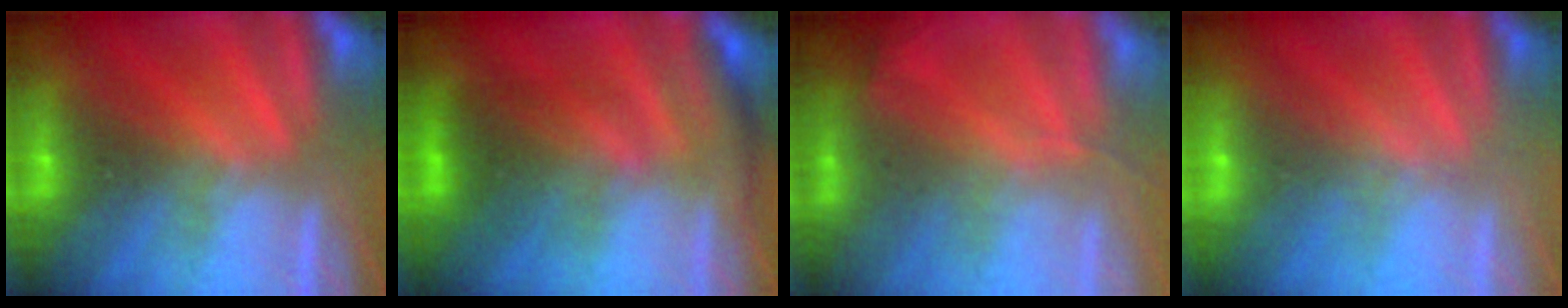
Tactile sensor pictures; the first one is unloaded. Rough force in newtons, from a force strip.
{"total": 2.7}
{"total": 1.1}
{"total": 1.7}